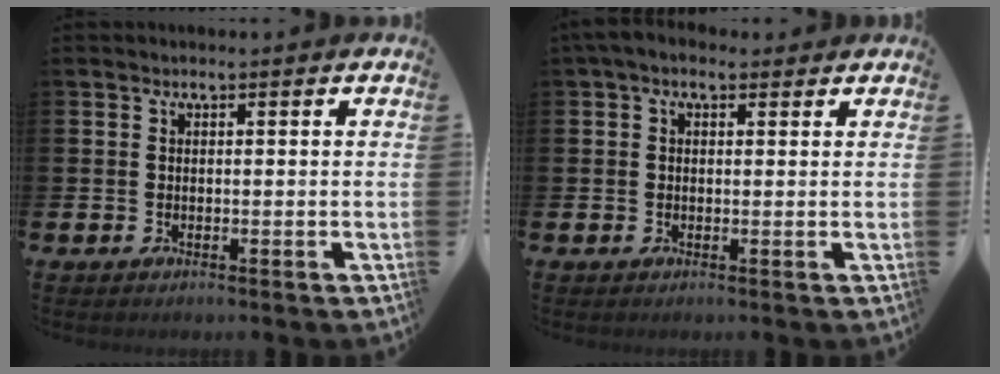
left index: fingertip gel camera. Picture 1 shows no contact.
{"total": 2.4, "force": [1.6, 1.4, 1.3], "torque": [-0.023, 0.006, 0.026]}